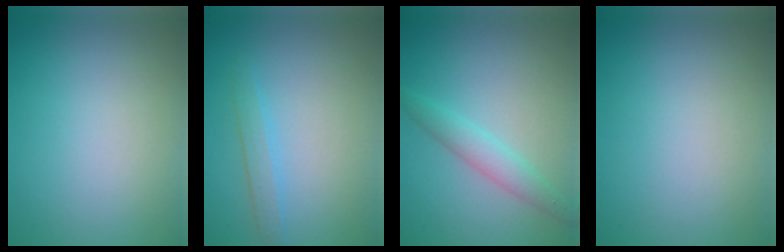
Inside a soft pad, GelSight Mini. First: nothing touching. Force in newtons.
{"total": 1.7, "press": 1.7, "slide": 0.1}
{"total": 2.4, "press": 2.4, "slide": 0.1}
{"total": 0.0}